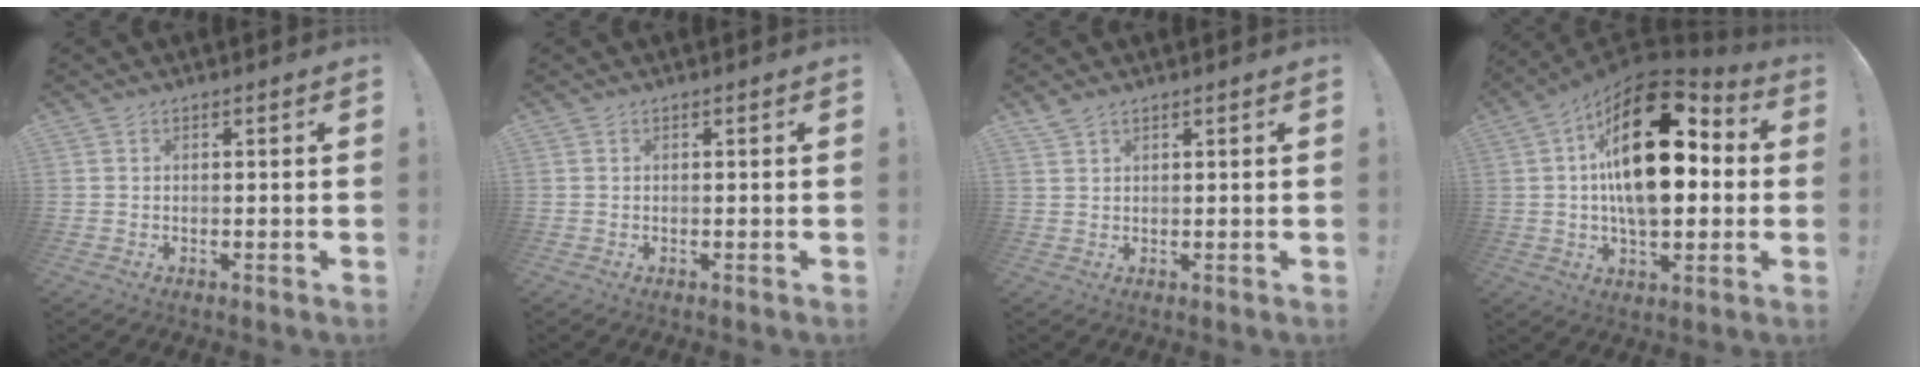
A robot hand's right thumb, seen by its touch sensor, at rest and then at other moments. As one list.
[{"total": 0.0}, {"total": 2.2, "force": [1.9, 0.7, 1.0], "torque": [-0.015, -0.011, 0.034]}, {"total": 25.8, "force": [5.1, 13.5, 21.3], "torque": [-0.358, -0.020, 0.088]}]